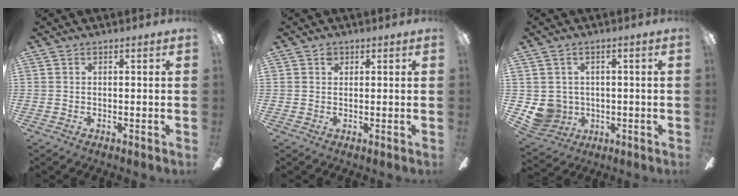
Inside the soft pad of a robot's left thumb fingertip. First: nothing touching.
{"total": 1.6, "force": [0.8, 1.1, 0.6], "torque": [-0.007, 0.000, 0.013]}
{"total": 6.3, "force": [0.0, 6.1, 1.5], "torque": [-0.062, -0.008, 0.004]}